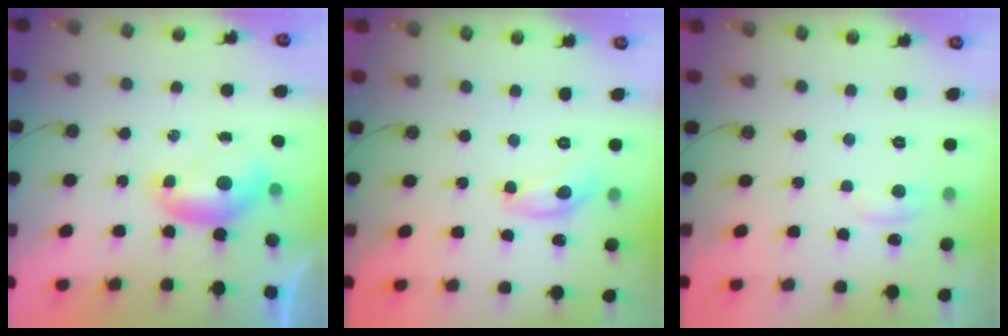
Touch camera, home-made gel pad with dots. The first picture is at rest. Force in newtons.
{"total": 7.7, "press": 7.7, "slide": 0.4}
{"total": 0.7, "press": 0.3, "slide": 0.7}